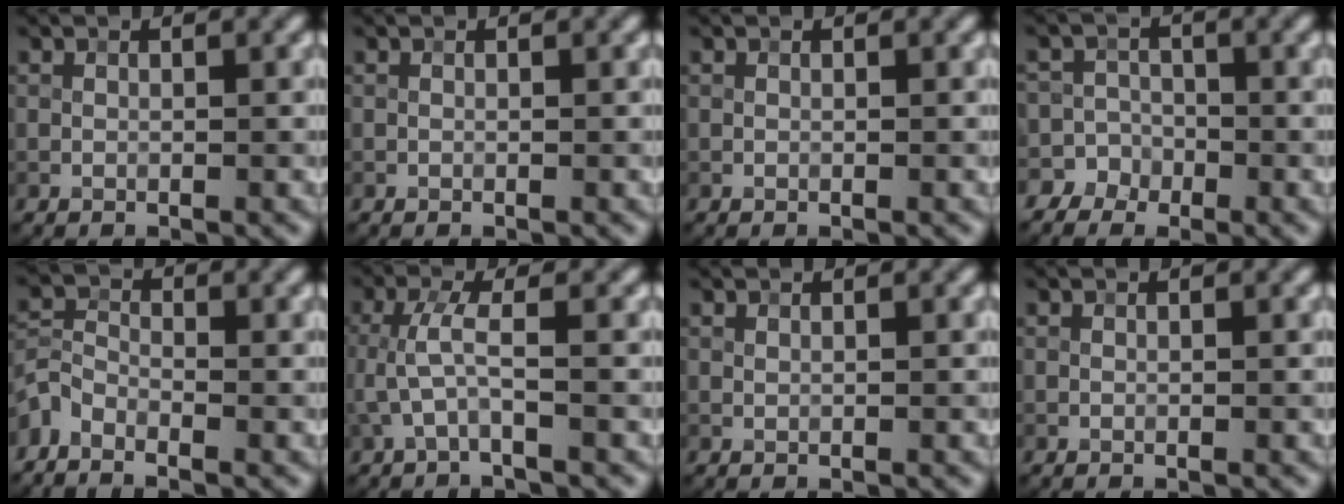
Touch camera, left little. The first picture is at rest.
{"total": 0.0}
{"total": 0.0}
{"total": 4.4, "force": [-2.9, 3.3, 0.2], "torque": [0.028, 0.000, -0.056]}
{"total": 2.5, "force": [-1.9, 1.1, 1.1], "torque": [-0.025, 0.003, -0.051]}
{"total": 2.4, "force": [-0.4, 0.3, 2.4], "torque": [-0.057, 0.009, -0.010]}
{"total": 0.0}
{"total": 0.0}